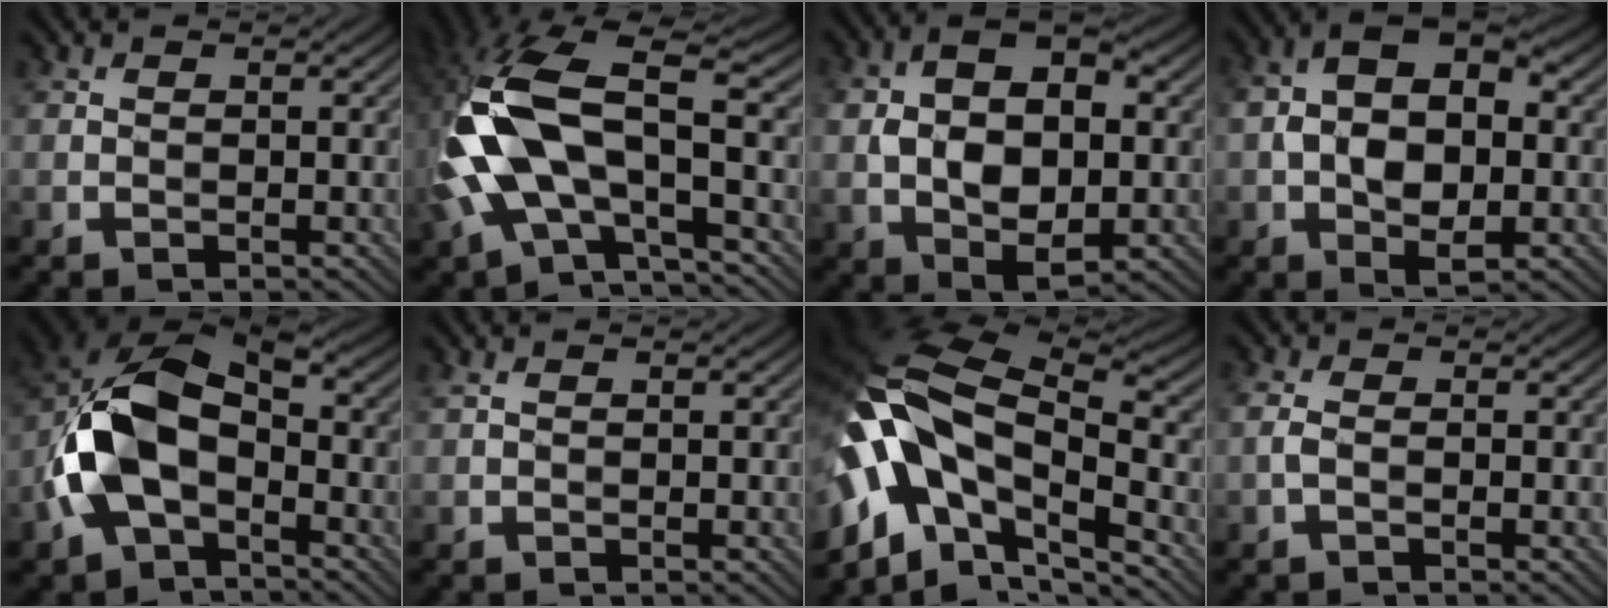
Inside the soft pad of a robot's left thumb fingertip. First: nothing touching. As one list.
[{"total": 15.3, "force": [-1.8, 6.6, 13.7], "torque": [-0.318, 0.003, -0.041]}, {"total": 11.2, "force": [0.6, 6.2, 9.3], "torque": [-0.178, 0.005, 0.008]}, {"total": 10.7, "force": [-0.5, 6.0, 8.8], "torque": [-0.160, 0.010, -0.013]}, {"total": 11.8, "force": [-3.2, 7.0, 9.0], "torque": [-0.205, -0.002, -0.070]}, {"total": 0.7, "force": [0.3, 0.2, 0.6], "torque": [-0.018, 0.004, 0.006]}, {"total": 16.8, "force": [-4.2, 8.9, 13.6], "torque": [-0.295, 0.005, -0.082]}, {"total": 1.7, "force": [-0.6, 0.7, 1.4], "torque": [-0.039, 0.003, -0.017]}]